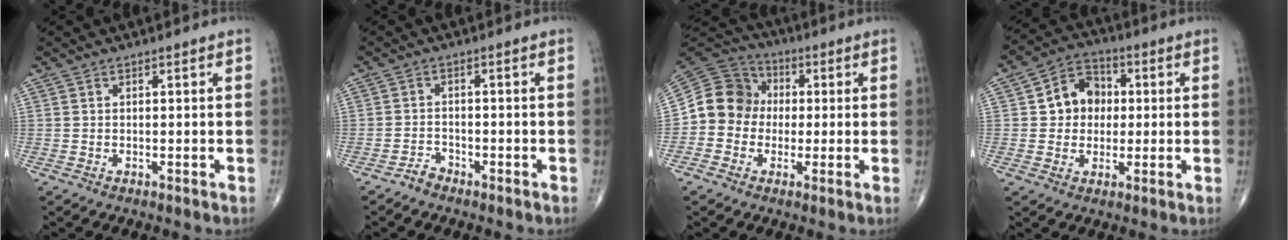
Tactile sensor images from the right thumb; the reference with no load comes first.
{"total": 2.1, "force": [-1.8, 1.0, 0.2], "torque": [-0.001, 0.006, -0.035]}
{"total": 11.4, "force": [-0.4, 10.4, 4.7], "torque": [-0.066, 0.033, -0.019]}
{"total": 9.1, "force": [0.9, 7.7, 4.7], "torque": [-0.037, 0.015, 0.004]}